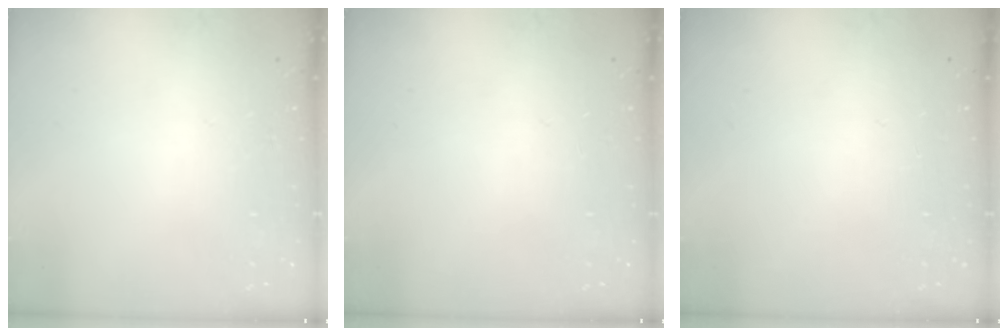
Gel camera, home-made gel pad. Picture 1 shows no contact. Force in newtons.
{"total": 0.0}
{"total": 0.0}